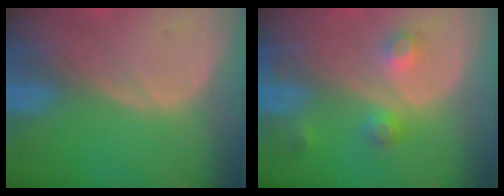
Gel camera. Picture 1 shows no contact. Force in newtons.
{"total": 3.7, "press": 3.4, "slide": 1.7}